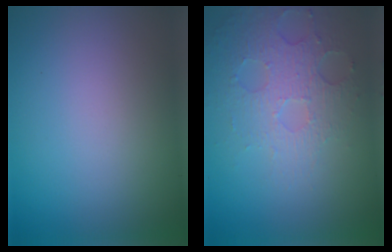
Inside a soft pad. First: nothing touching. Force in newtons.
{"total": 4.0, "press": 3.2, "slide": 2.5}